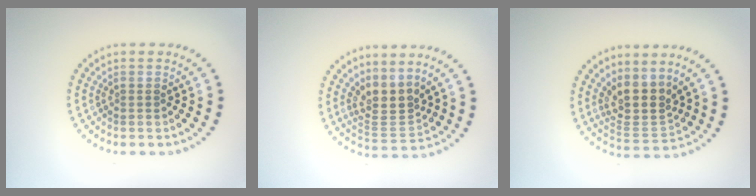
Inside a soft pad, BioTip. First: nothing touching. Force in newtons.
{"total": 3.1, "press": 2.2, "slide": 2.2}
{"total": 3.7, "press": 2.9, "slide": 2.4}